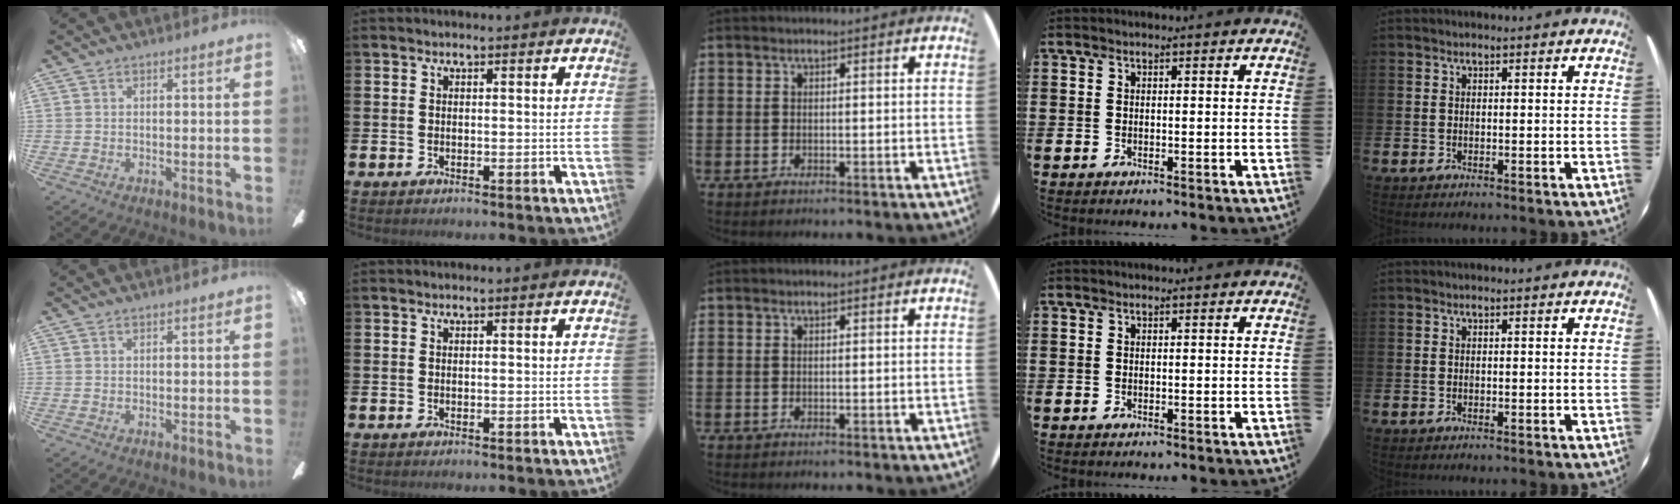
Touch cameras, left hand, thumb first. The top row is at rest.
{}